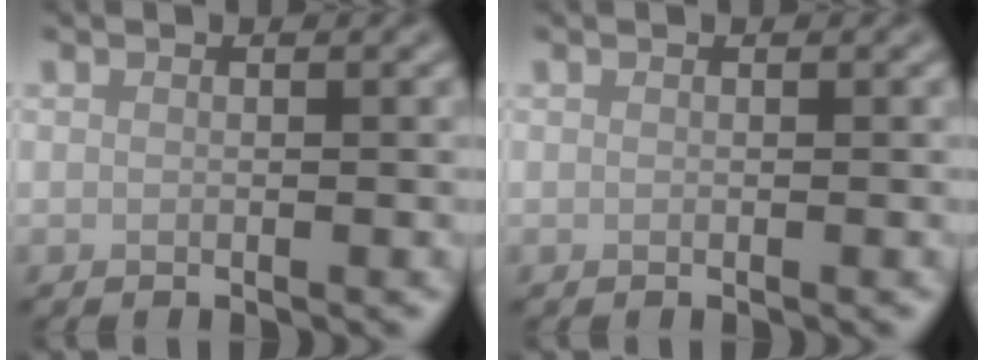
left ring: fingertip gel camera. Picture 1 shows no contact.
{"total": 0.0}